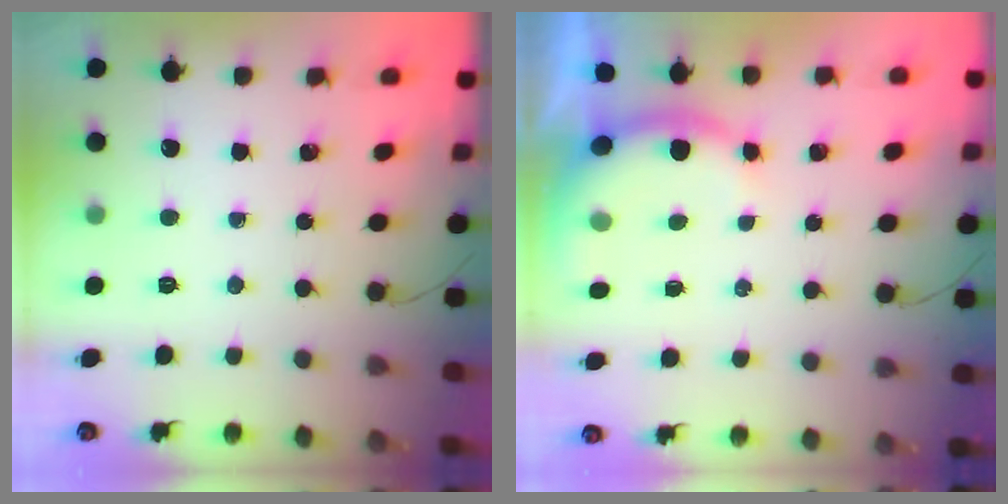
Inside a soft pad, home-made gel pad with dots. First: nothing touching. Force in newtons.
{"total": 6.6, "press": 6.6, "slide": 0.1}